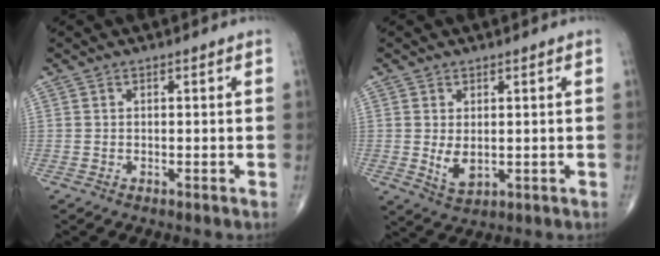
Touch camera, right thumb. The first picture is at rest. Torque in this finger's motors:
{"motor_torque": [-0.23, 0.24, 0.21, 0.36, 0.13]}